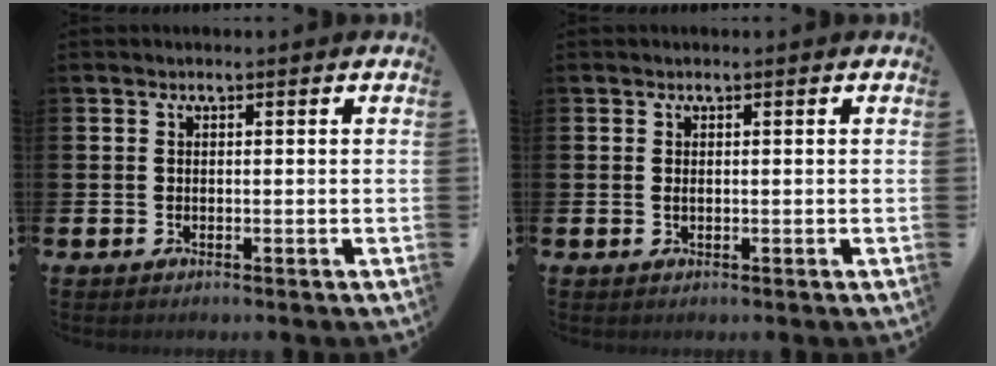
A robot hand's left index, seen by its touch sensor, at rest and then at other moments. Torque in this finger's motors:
{"motor_torque": [0.27, -0.13, -0.05, 0.00]}